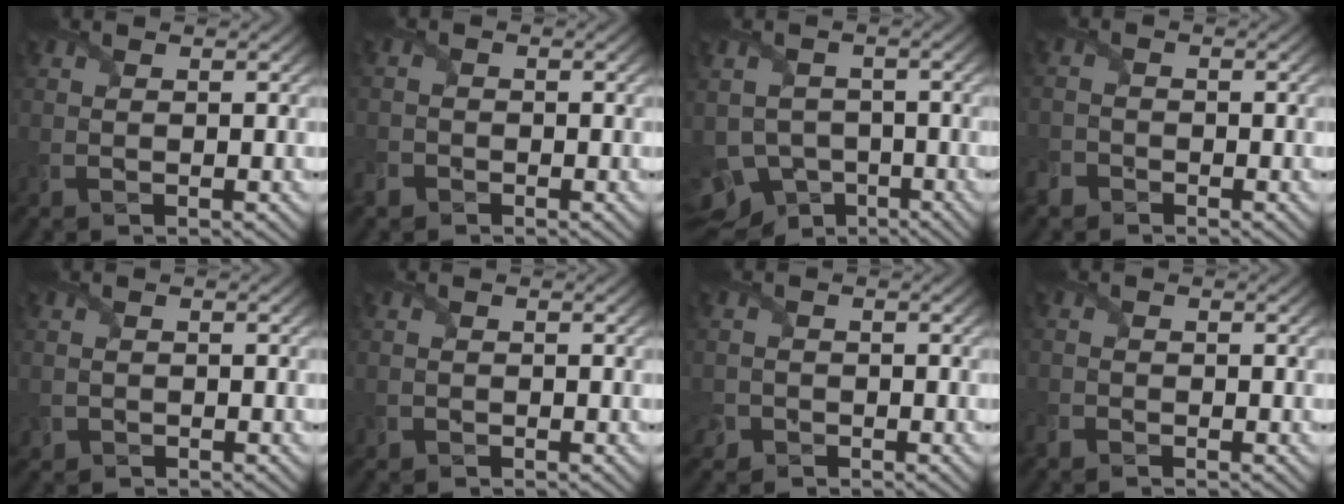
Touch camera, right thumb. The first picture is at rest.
{"total": 2.0, "force": [-1.4, 1.4, 0.5], "torque": [-0.014, -0.004, -0.039]}
{"total": 8.1, "force": [-4.6, 6.1, 2.9], "torque": [-0.062, -0.014, -0.078]}
{"total": 2.4, "force": [-1.8, 1.5, 0.6], "torque": [-0.017, -0.002, -0.048]}
{"total": 1.0, "force": [-0.5, 0.9, 0.0], "torque": [0.004, -0.005, -0.011]}
{"total": 0.7, "force": [-0.3, 0.6, -0.1], "torque": [0.005, -0.003, -0.008]}
{"total": 1.9, "force": [-1.2, 1.5, 0.3], "torque": [-0.007, -0.005, -0.028]}
{"total": 1.1, "force": [-0.9, 0.6, 0.2], "torque": [-0.008, -0.002, -0.025]}